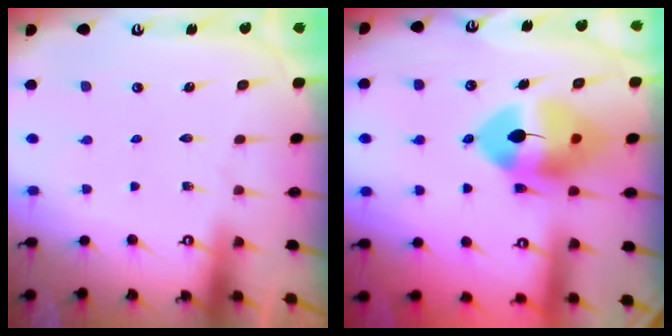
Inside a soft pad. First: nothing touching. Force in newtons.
{"total": 11.9, "press": 11.7, "slide": 2.1}